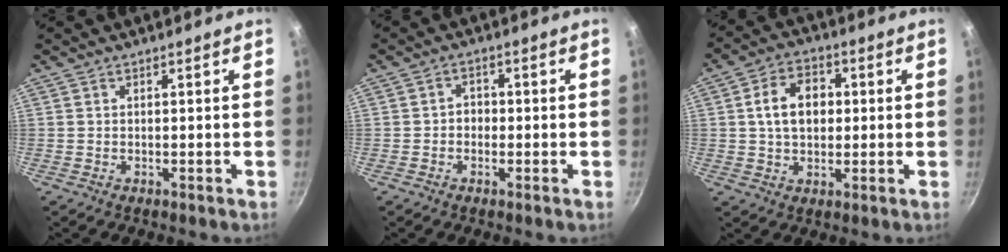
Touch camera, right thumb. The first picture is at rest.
{"total": 2.3, "force": [-0.6, 1.9, 1.1], "torque": [-0.002, 0.010, -0.012]}
{"total": 9.3, "force": [1.1, 6.6, 6.4], "torque": [-0.086, 0.014, 0.012]}